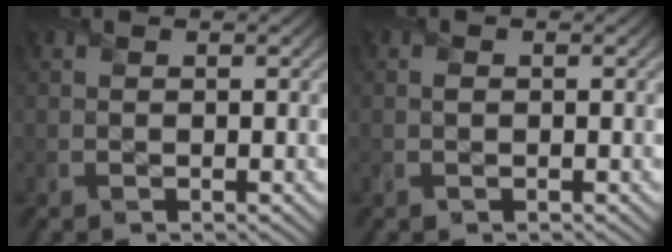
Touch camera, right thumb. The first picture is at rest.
{"total": 0.8, "force": [-0.1, 0.7, 0.4], "torque": [-0.007, -0.005, -0.005]}